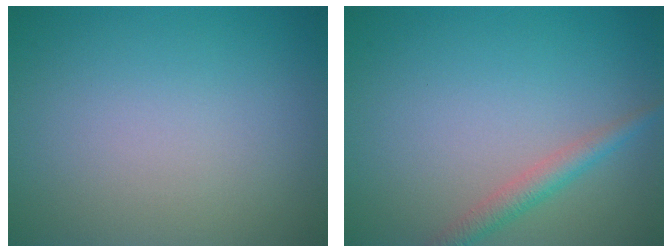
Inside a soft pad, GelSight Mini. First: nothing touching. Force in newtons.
{"total": 2.1, "press": 2.1, "slide": 0.0}